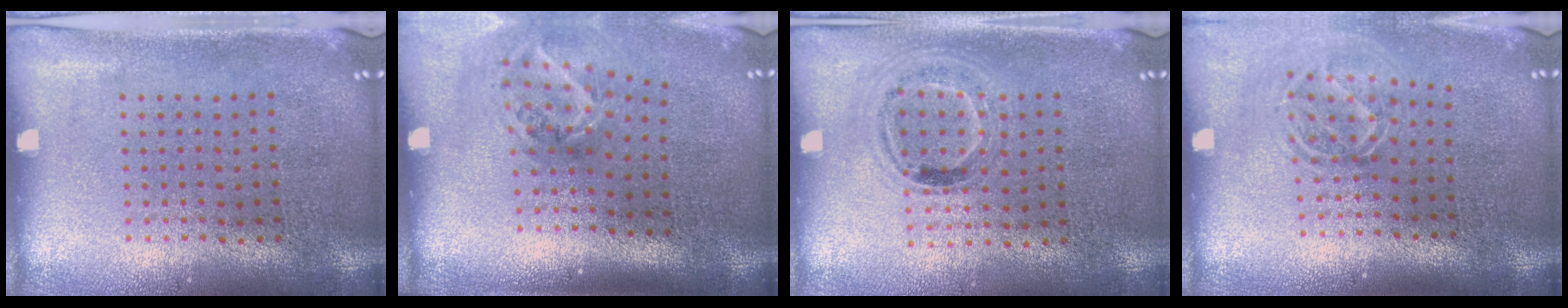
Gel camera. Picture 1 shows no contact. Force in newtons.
{"total": 1.9, "press": 1.2, "slide": 1.5}
{"total": 1.0, "press": 0.9, "slide": 0.4}
{"total": 1.7, "press": 1.2, "slide": 1.2}